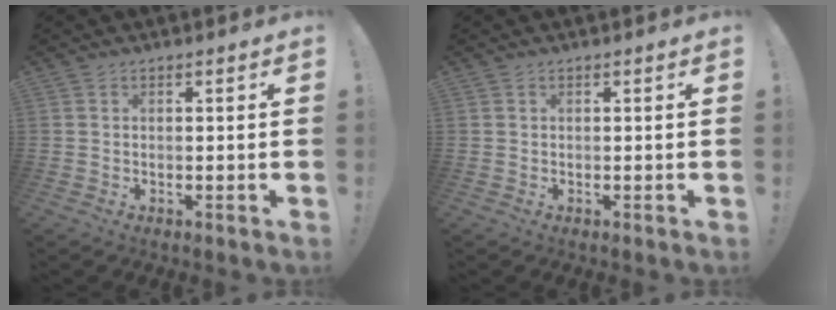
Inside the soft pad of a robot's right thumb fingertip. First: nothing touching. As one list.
[{"total": 0.0}]